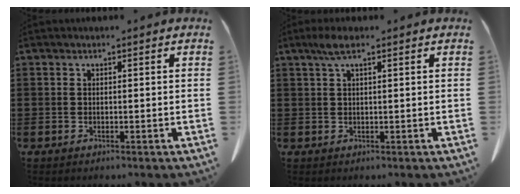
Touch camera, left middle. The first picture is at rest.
{"total": 2.7, "force": [1.2, 0.5, 2.3], "torque": [-0.049, 0.003, 0.021]}